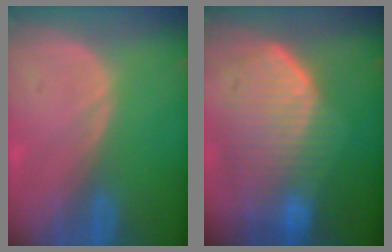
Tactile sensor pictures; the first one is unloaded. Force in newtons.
{"total": 10.8, "press": 9.4, "slide": 5.3}